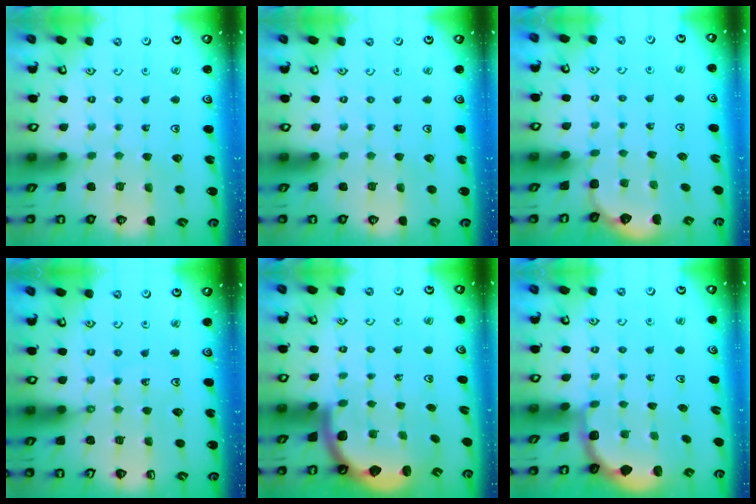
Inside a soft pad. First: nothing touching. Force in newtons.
{"total": 0.0}
{"total": 1.6, "press": 0.9, "slide": 1.3}
{"total": 4.2, "press": 4.0, "slide": 1.5}
{"total": 2.2, "press": 2.2, "slide": 0.3}
{"total": 1.9, "press": 1.8, "slide": 0.7}